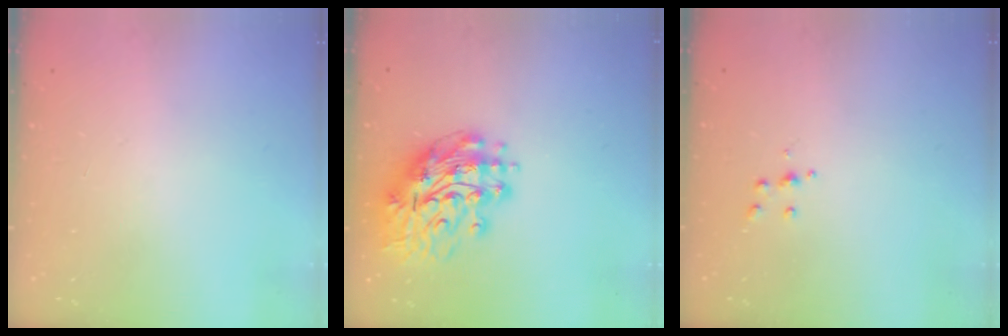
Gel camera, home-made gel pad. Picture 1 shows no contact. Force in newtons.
{"total": 14.3, "press": 14.2, "slide": 1.9}
{"total": 3.5, "press": 3.5, "slide": 0.3}